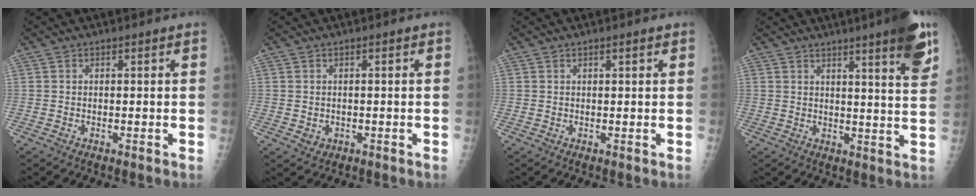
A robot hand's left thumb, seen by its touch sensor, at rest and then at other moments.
{"total": 1.7, "force": [-0.4, 1.5, 0.6], "torque": [-0.001, 0.001, 0.002]}
{"total": 1.1, "force": [0.6, 0.2, 0.9], "torque": [-0.014, 0.000, 0.008]}
{"total": 13.0, "force": [7.7, 1.2, 10.4], "torque": [-0.125, -0.041, 0.096]}